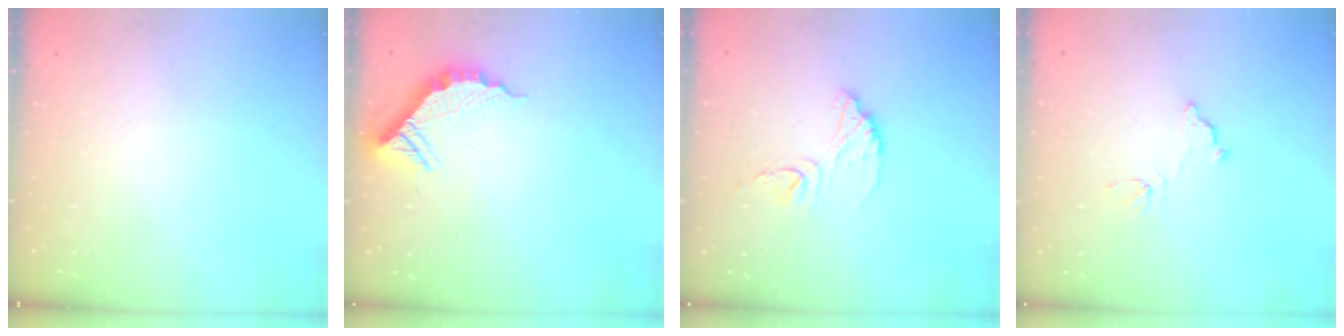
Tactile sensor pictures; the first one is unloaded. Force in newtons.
{"total": 11.9, "press": 11.8, "slide": 0.7}
{"total": 9.5, "press": 9.5, "slide": 0.6}
{"total": 6.8, "press": 6.8, "slide": 0.2}